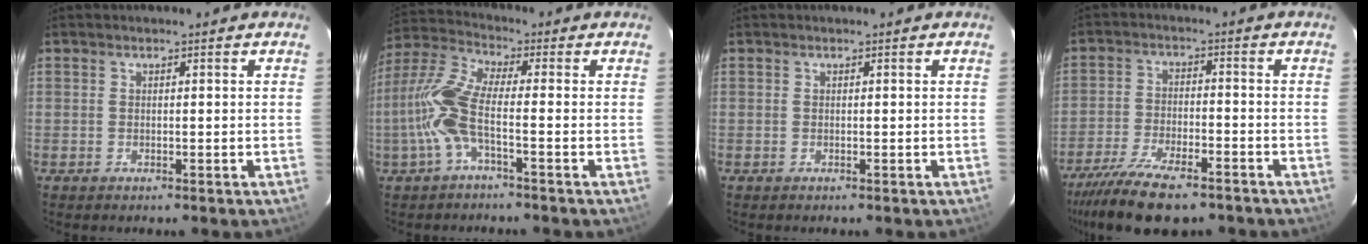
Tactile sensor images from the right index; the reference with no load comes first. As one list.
[{"total": 9.6, "force": [-2.8, 1.6, 9.0], "torque": [-0.218, 0.007, -0.060]}, {"total": 0.0}, {"total": 13.8, "force": [-10.7, 4.2, 7.5], "torque": [-0.171, -0.029, -0.187]}]